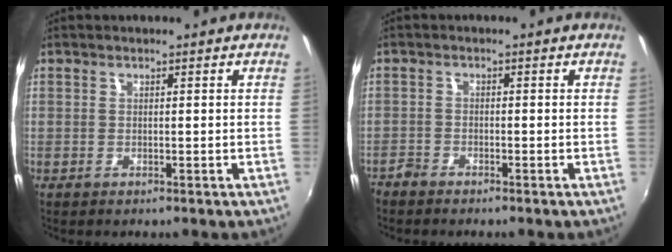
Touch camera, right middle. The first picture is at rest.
{"total": 2.0, "force": [-1.9, 0.6, 0.2], "torque": [-0.010, -0.005, -0.042]}